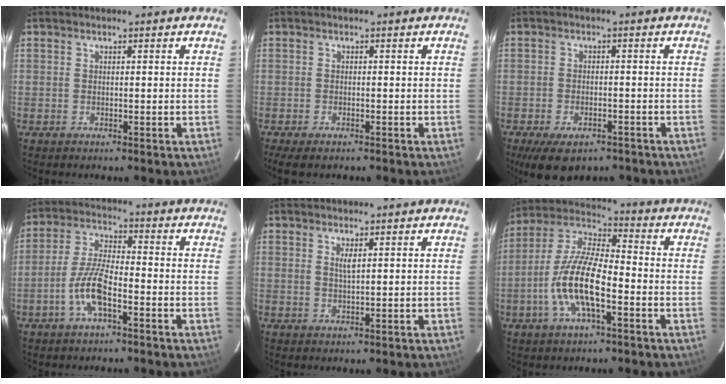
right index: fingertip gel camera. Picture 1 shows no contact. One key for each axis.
{"total": 4.5, "fx": -3.4, "fy": 1.2, "fz": 2.6, "tx": -0.062, "ty": -0.020, "tz": -0.058}
{"total": 9.5, "fx": -6.5, "fy": 4.5, "fz": 5.2, "tx": -0.110, "ty": -0.021, "tz": -0.094}
{"total": 8.0, "fx": -3.8, "fy": 2.1, "fz": 6.7, "tx": -0.145, "ty": 0.005, "tz": -0.074}
{"total": 1.8, "fx": 0.7, "fy": 0.3, "fz": 1.6, "tx": -0.027, "ty": -0.001, "tz": 0.012}
{"total": 13.8, "fx": -4.6, "fy": 4.4, "fz": 12.2, "tx": -0.251, "ty": -0.001, "tz": -0.091}